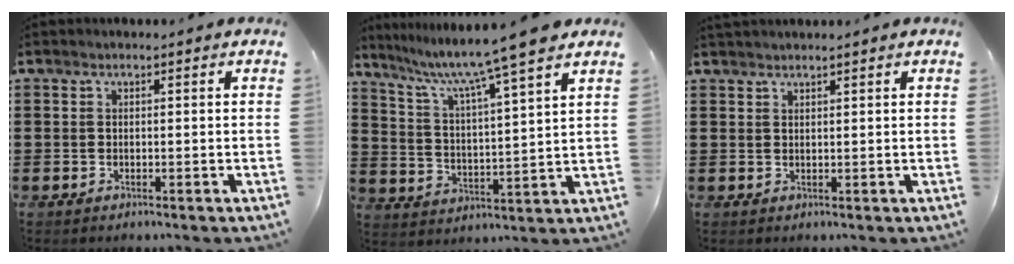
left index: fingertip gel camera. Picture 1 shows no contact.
{"total": 8.9, "force": [7.3, -1.1, 5.0], "torque": [-0.123, -0.048, 0.116]}
{"total": 1.1, "force": [1.1, -0.1, 0.4], "torque": [-0.007, 0.000, 0.021]}